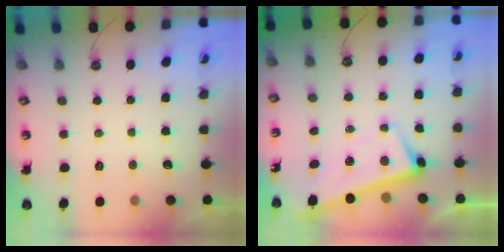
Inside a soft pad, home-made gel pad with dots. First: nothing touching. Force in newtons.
{"total": 2.6, "press": 2.4, "slide": 0.8}